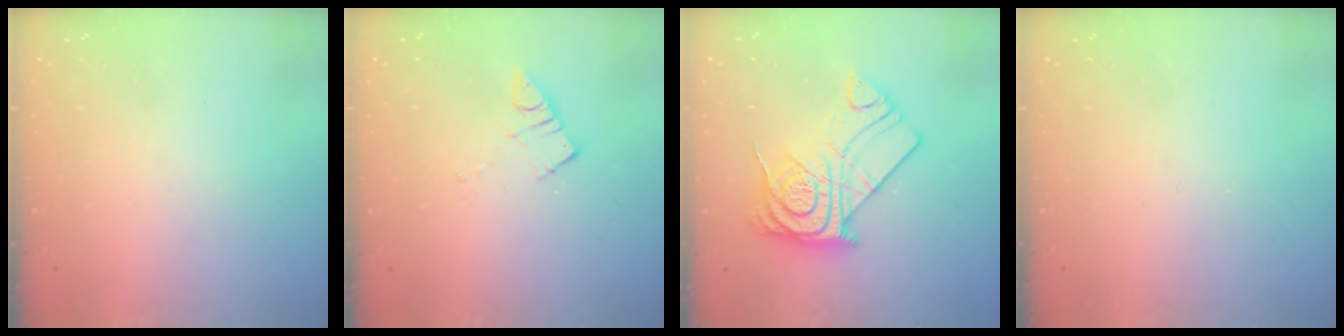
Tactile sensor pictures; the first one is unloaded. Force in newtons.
{"total": 4.9, "press": 4.8, "slide": 0.5}
{"total": 15.9, "press": 15.9, "slide": 1.4}
{"total": 0.0}